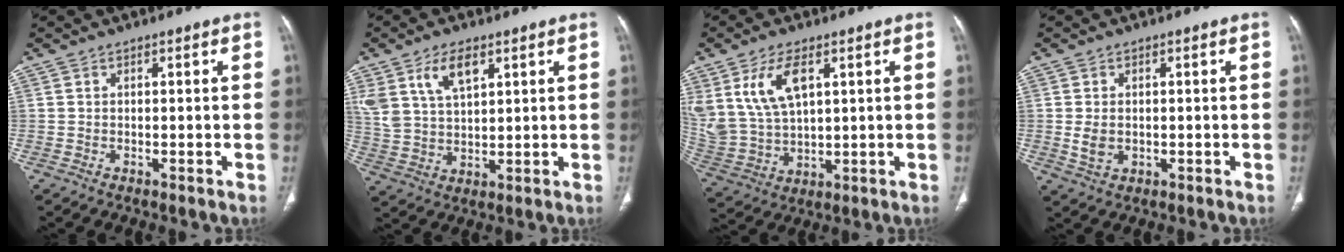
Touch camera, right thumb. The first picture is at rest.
{"total": 9.4, "force": [4.9, 4.8, 6.4], "torque": [-0.121, -0.015, 0.104]}
{"total": 12.7, "force": [5.4, 6.8, 9.3], "torque": [-0.192, -0.015, 0.124]}
{"total": 3.5, "force": [-0.2, 2.4, 2.5], "torque": [-0.049, -0.003, 0.003]}